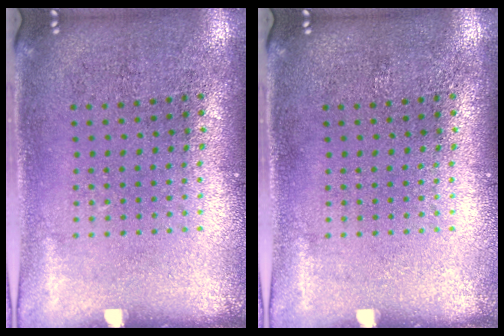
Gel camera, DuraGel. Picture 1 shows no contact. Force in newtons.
{"total": 0.0}